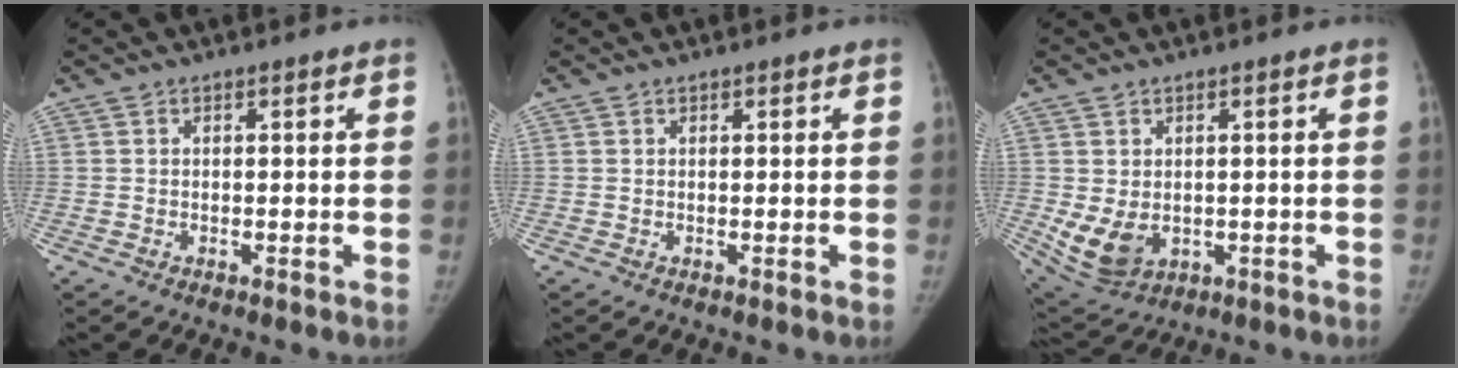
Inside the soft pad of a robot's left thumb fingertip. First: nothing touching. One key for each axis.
{"total": 0.0}
{"total": 7.3, "fx": -0.7, "fy": 5.4, "fz": 4.9, "tx": -0.083, "ty": -0.012, "tz": 0.010}